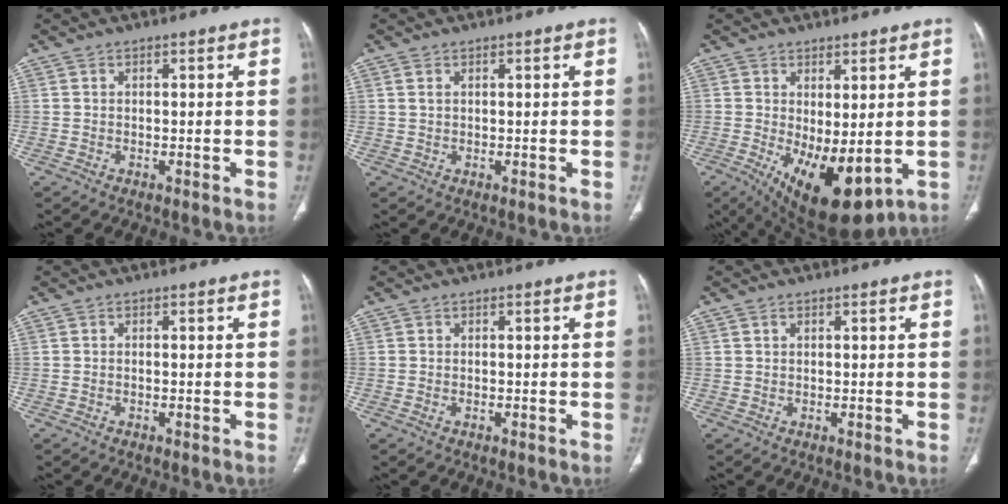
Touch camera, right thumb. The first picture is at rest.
{"total": 1.1, "force": [0.5, 0.6, 0.8], "torque": [-0.021, 0.007, 0.014]}
{"total": 13.1, "force": [-2.3, 5.7, 11.6], "torque": [-0.176, -0.021, -0.009]}
{"total": 0.0}
{"total": 0.5, "force": [-0.2, 0.3, 0.3], "torque": [-0.012, 0.006, -0.001]}
{"total": 0.6, "force": [0.3, 0.4, 0.3], "torque": [-0.007, 0.001, 0.006]}